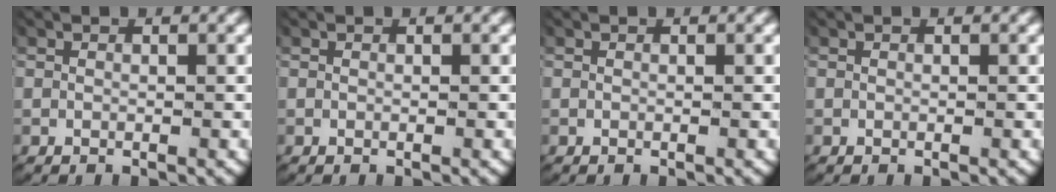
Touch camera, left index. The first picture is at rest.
{"total": 0.0}
{"total": 0.0}
{"total": 0.0}